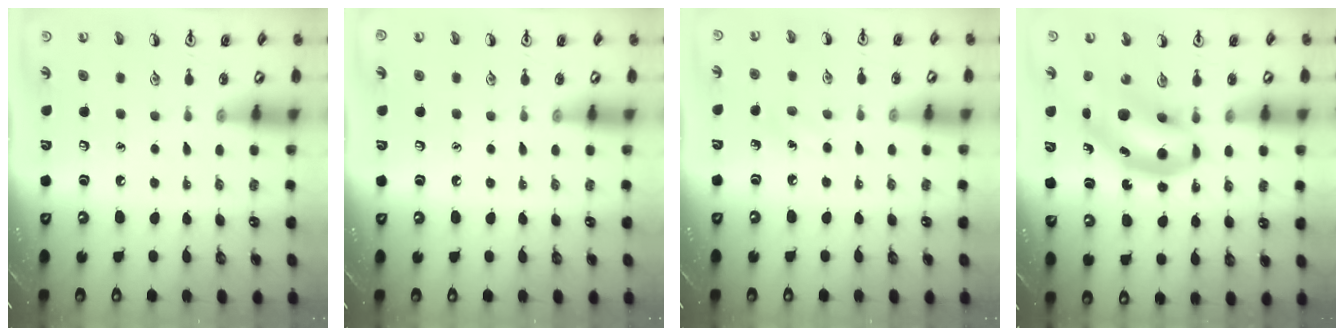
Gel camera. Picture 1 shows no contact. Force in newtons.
{"total": 0.0}
{"total": 5.9, "press": 5.7, "slide": 1.6}
{"total": 12.5, "press": 11.9, "slide": 3.7}